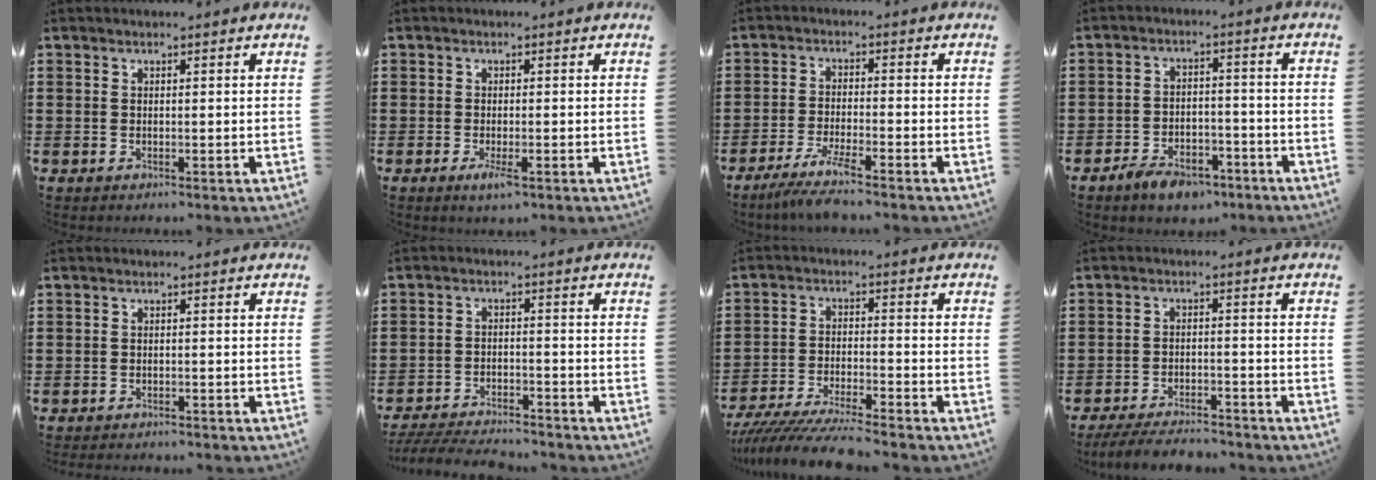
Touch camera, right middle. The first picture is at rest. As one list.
[{"total": 2.2, "force": [-0.9, 0.4, 2.0], "torque": [-0.041, -0.006, -0.018]}, {"total": 4.5, "force": [-3.7, -0.1, 2.5], "torque": [-0.056, -0.014, -0.072]}, {"total": 4.9, "force": [-4.0, 2.0, 2.1], "torque": [-0.046, 0.010, -0.078]}, {"total": 1.2, "force": [-1.2, 0.0, 0.0], "torque": [-0.004, 0.002, -0.026]}, {"total": 5.0, "force": [-4.8, 0.4, 1.1], "torque": [-0.030, -0.003, -0.100]}, {"total": 7.1, "force": [-6.8, 0.0, 2.1], "torque": [-0.045, -0.007, -0.133]}, {"total": 4.9, "force": [-4.6, 0.5, 1.4], "torque": [-0.029, -0.002, -0.092]}]